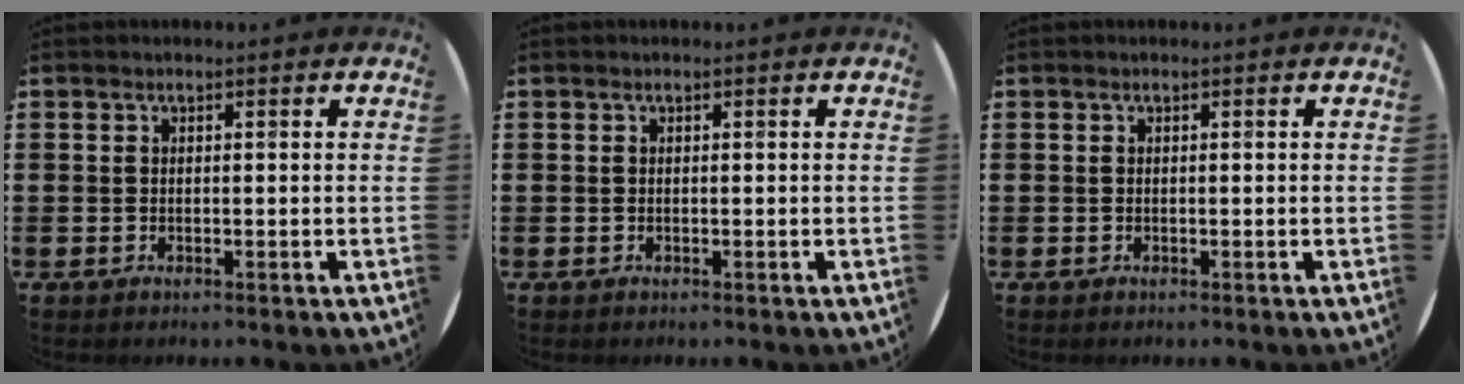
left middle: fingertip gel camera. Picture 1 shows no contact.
{"total": 0.0}
{"total": 0.0}